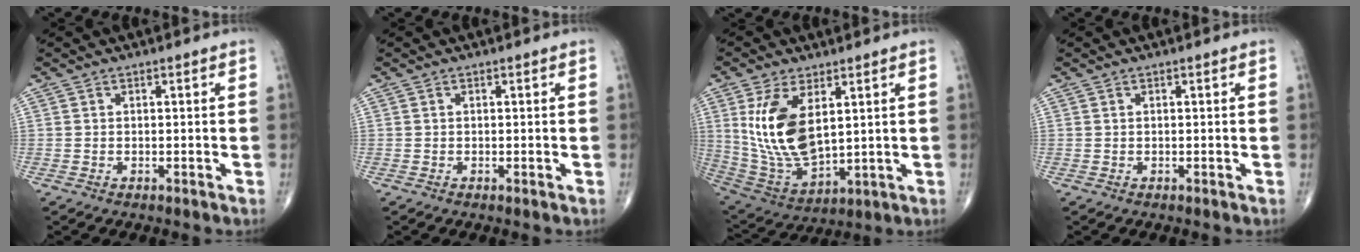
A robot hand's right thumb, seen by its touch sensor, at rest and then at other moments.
{"total": 0.0}
{"total": 15.3, "force": [4.0, 7.8, 12.5], "torque": [-0.238, -0.022, 0.099]}
{"total": 0.0}